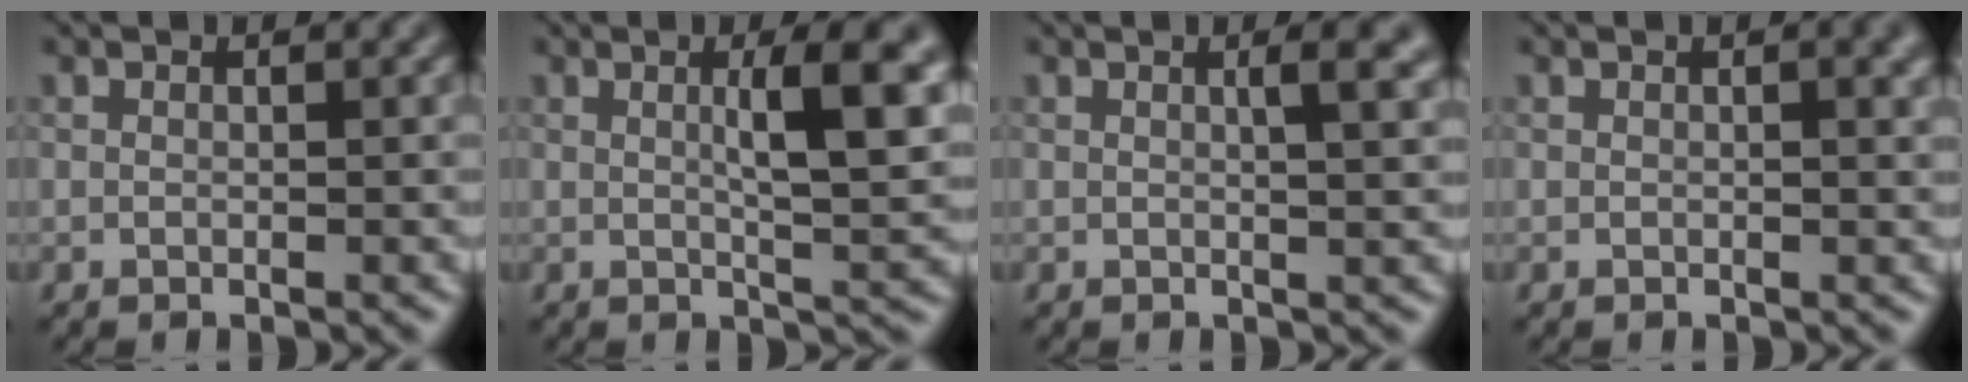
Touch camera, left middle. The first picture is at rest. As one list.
[{"total": 6.0, "force": [1.3, 1.3, 5.7], "torque": [-0.076, 0.003, 0.020]}, {"total": 3.2, "force": [1.0, 1.0, 2.9], "torque": [-0.025, 0.008, 0.006]}, {"total": 1.8, "force": [0.5, 0.5, 1.7], "torque": [-0.019, 0.003, 0.006]}]